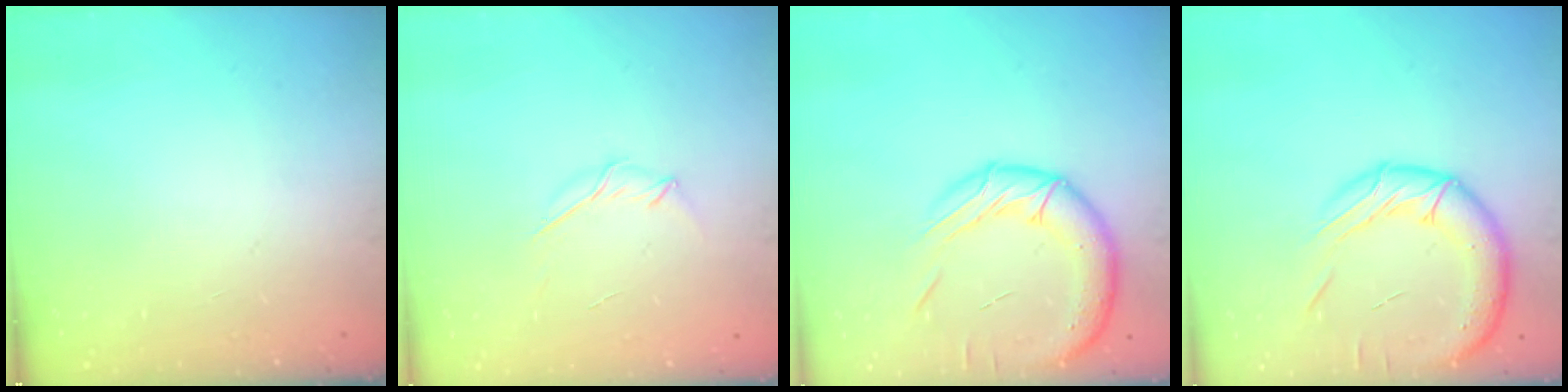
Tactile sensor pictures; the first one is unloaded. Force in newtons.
{"total": 4.0, "press": 3.9, "slide": 0.9}
{"total": 18.1, "press": 17.9, "slide": 2.6}
{"total": 18.1, "press": 17.9, "slide": 2.6}